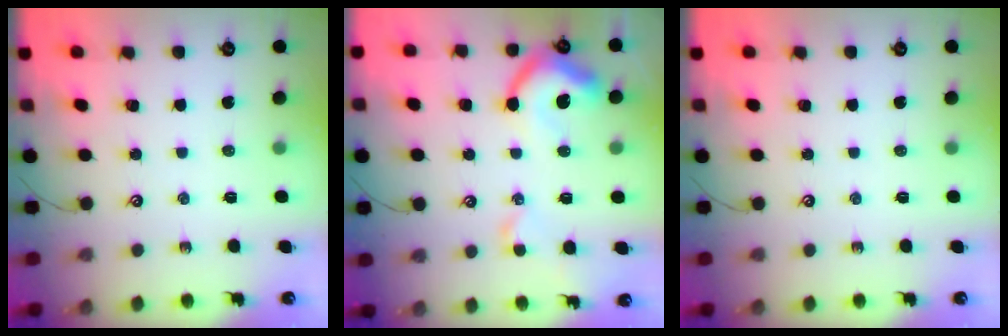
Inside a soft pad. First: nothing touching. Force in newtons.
{"total": 9.9, "press": 9.7, "slide": 1.6}
{"total": 0.0}